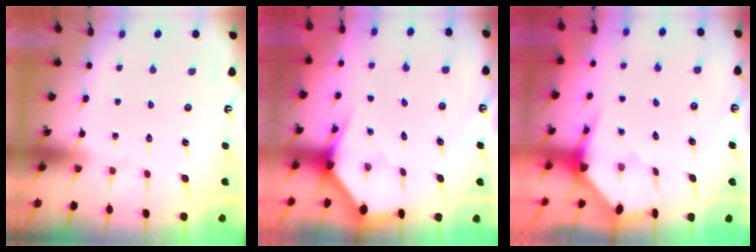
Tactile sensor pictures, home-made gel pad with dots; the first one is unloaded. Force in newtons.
{"total": 2.9, "press": 2.9, "slide": 0.2}
{"total": 3.3, "press": 3.3, "slide": 0.3}